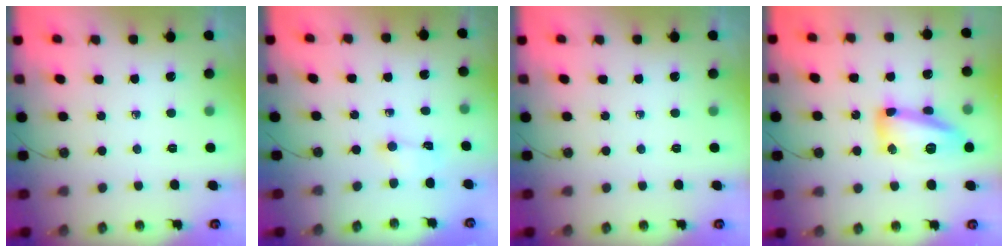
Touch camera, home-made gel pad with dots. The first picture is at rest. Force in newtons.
{"total": 1.2, "press": 1.0, "slide": 0.6}
{"total": 0.0}
{"total": 15.2, "press": 15.2, "slide": 1.1}